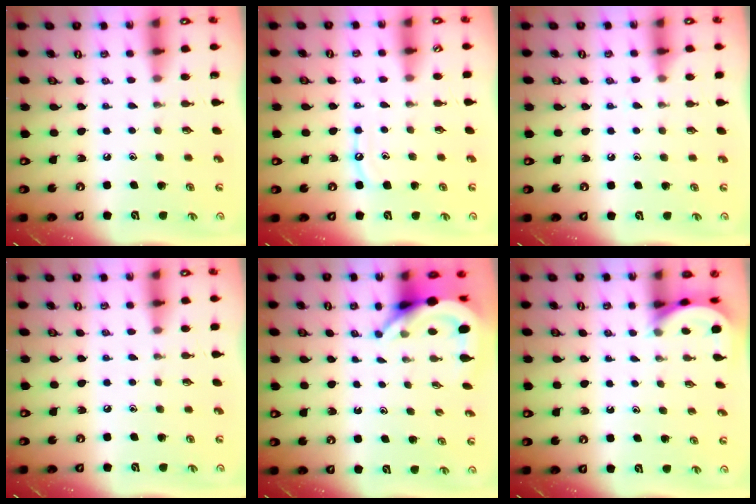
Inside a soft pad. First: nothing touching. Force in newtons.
{"total": 6.4, "press": 6.4, "slide": 0.6}
{"total": 5.7, "press": 5.6, "slide": 0.8}
{"total": 1.0, "press": 1.0, "slide": 0.2}
{"total": 5.7, "press": 5.7, "slide": 0.4}
{"total": 4.7, "press": 4.6, "slide": 0.3}